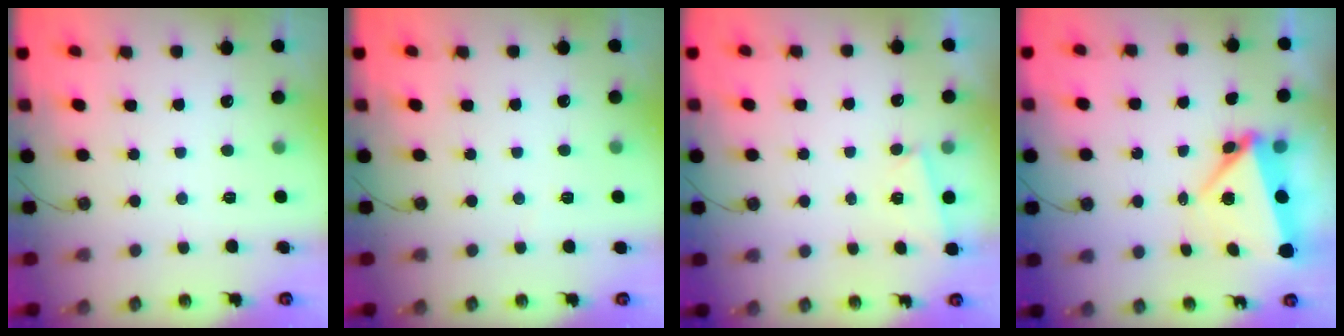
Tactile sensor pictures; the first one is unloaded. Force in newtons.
{"total": 2.0, "press": 2.0, "slide": 0.4}
{"total": 1.7, "press": 1.3, "slide": 1.0}
{"total": 5.1, "press": 4.8, "slide": 1.7}